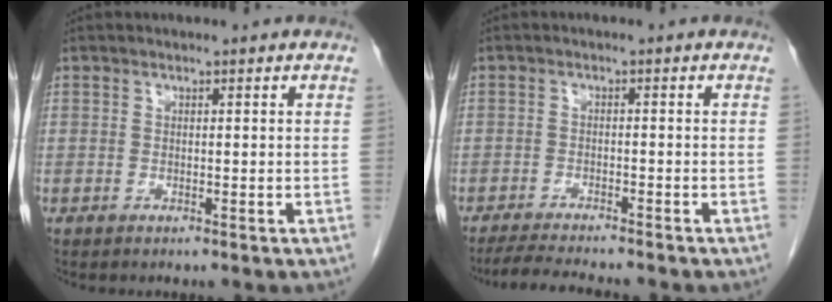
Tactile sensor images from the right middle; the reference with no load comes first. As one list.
[{"total": 6.7, "force": [-6.1, 0.1, 2.8], "torque": [-0.043, -0.017, -0.098]}]